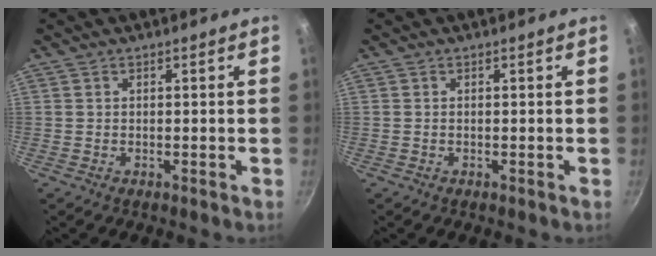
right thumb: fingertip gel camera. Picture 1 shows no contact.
{"total": 0.0}